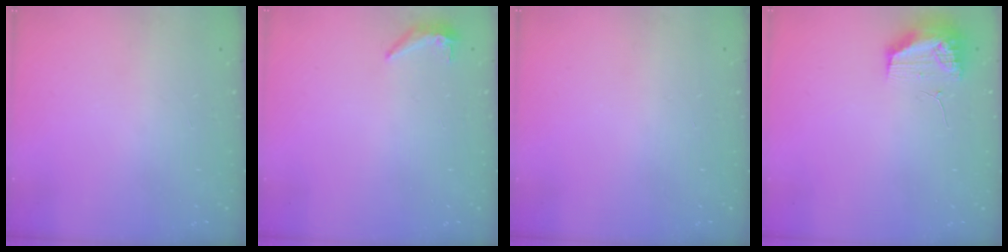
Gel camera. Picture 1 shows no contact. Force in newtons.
{"total": 9.6, "press": 5.9, "slide": 7.6}
{"total": 0.0}
{"total": 10.8, "press": 10.5, "slide": 2.6}